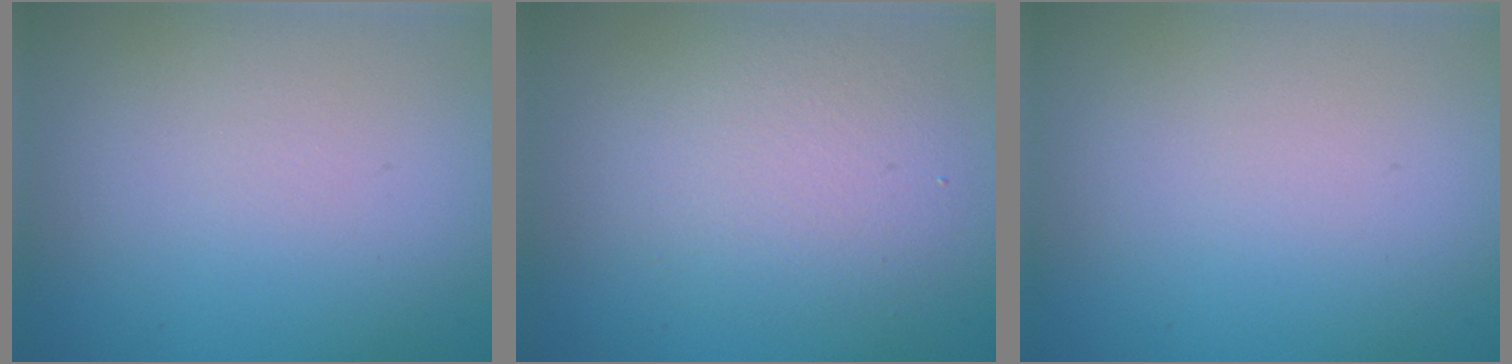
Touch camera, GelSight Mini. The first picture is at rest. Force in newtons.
{"total": 3.7, "press": 3.7, "slide": 0.3}
{"total": 0.0}